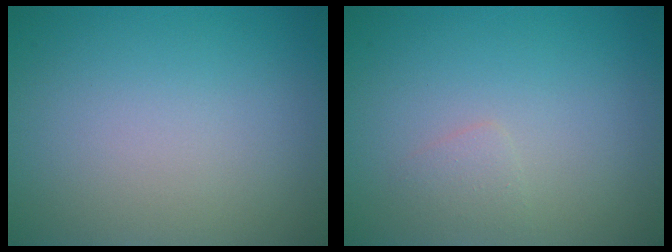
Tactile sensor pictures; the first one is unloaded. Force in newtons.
{"total": 0.9, "press": 0.9, "slide": 0.1}